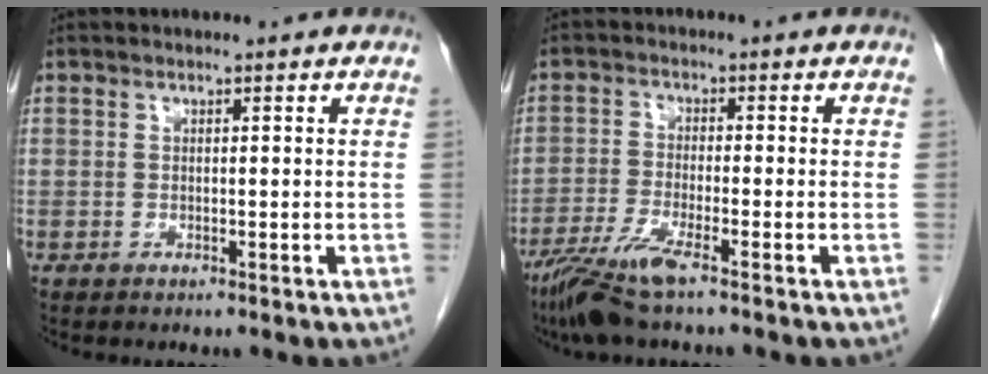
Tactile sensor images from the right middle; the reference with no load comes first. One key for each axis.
{"total": 6.6, "fx": -4.6, "fy": 0.0, "fz": 4.7, "tx": -0.098, "ty": -0.020, "tz": -0.092}